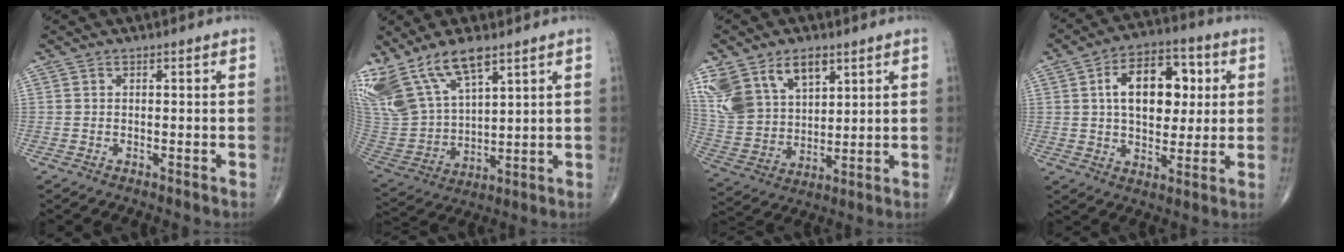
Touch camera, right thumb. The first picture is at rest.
{"total": 18.4, "force": [11.9, 7.8, 11.7], "torque": [-0.241, -0.040, 0.249]}
{"total": 16.3, "force": [8.5, 10.2, 9.5], "torque": [-0.178, -0.020, 0.179]}
{"total": 15.2, "force": [3.3, 9.4, 11.6], "torque": [-0.141, 0.009, 0.049]}